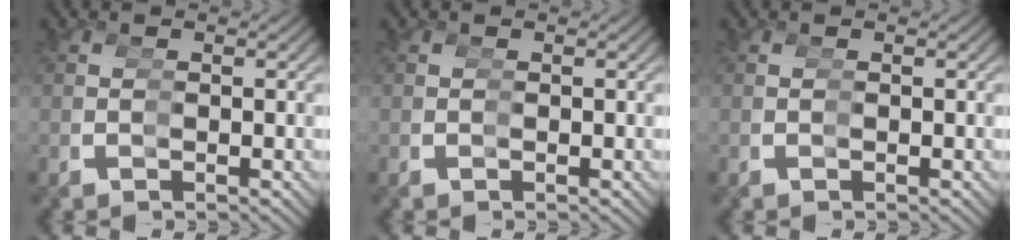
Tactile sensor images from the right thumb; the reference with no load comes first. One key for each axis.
{"total": 0.0}
{"total": 0.0}